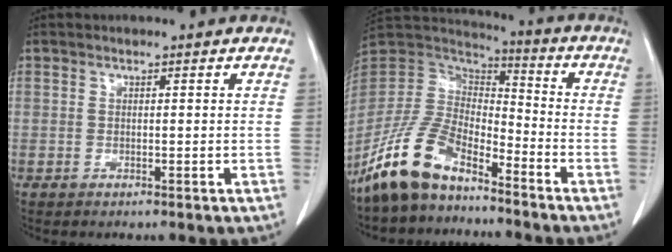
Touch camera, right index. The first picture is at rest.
{"total": 12.9, "force": [-9.8, 5.0, 6.9], "torque": [-0.153, 0.012, -0.194]}